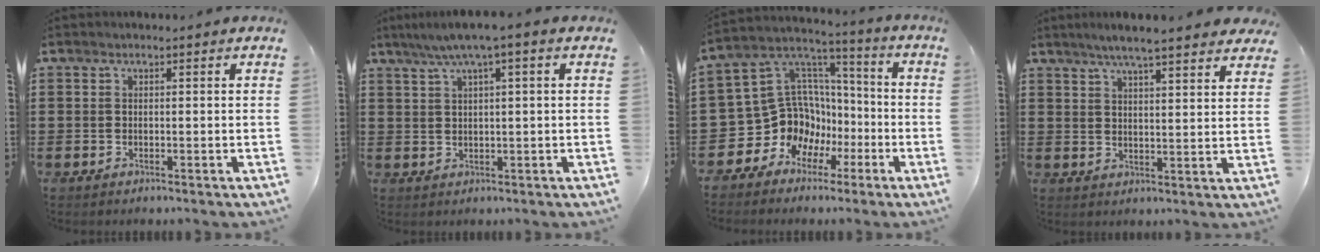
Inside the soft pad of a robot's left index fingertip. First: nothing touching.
{"total": 3.6, "force": [1.4, -0.1, 3.3], "torque": [-0.063, 0.001, 0.022]}
{"total": 11.8, "force": [-3.4, 10.9, 2.9], "torque": [-0.112, -0.018, -0.046]}
{"total": 5.2, "force": [4.5, 0.0, 2.6], "torque": [-0.064, -0.011, 0.078]}